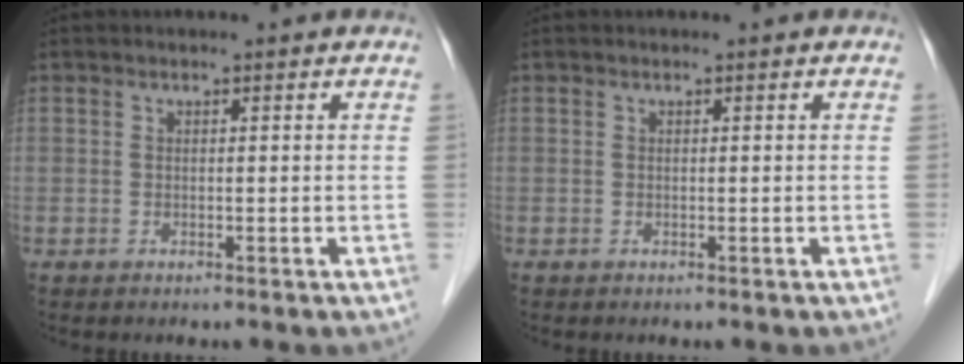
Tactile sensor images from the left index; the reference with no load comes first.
{"total": 0.0}